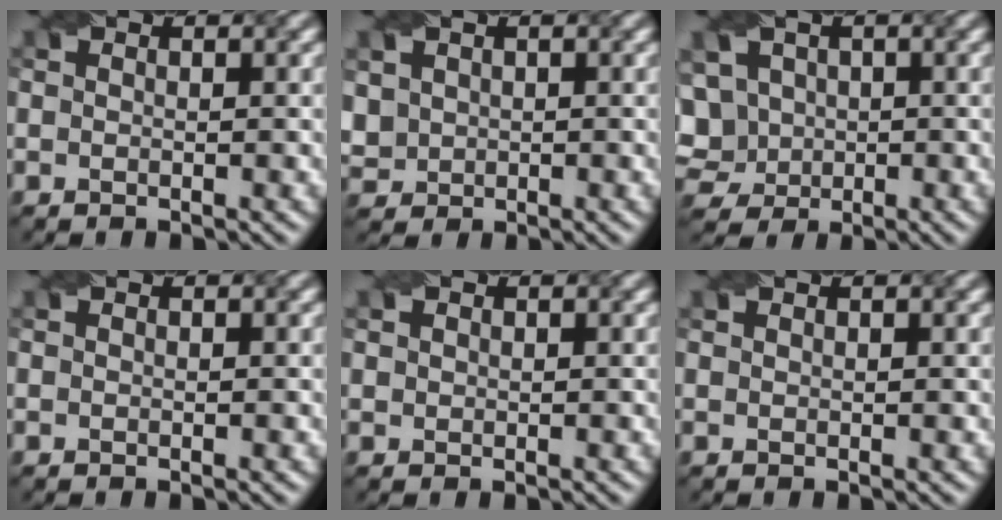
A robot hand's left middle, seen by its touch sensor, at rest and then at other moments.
{"total": 2.2, "force": [0.5, 2.0, 0.6], "torque": [-0.022, 0.000, 0.019]}
{"total": 8.2, "force": [1.0, 7.0, 4.1], "torque": [-0.089, 0.027, -0.005]}
{"total": 0.0}
{"total": 0.9, "force": [0.6, 0.7, 0.2], "torque": [-0.005, 0.000, 0.010]}
{"total": 0.7, "force": [0.7, 0.1, 0.3], "torque": [-0.007, 0.000, 0.011]}